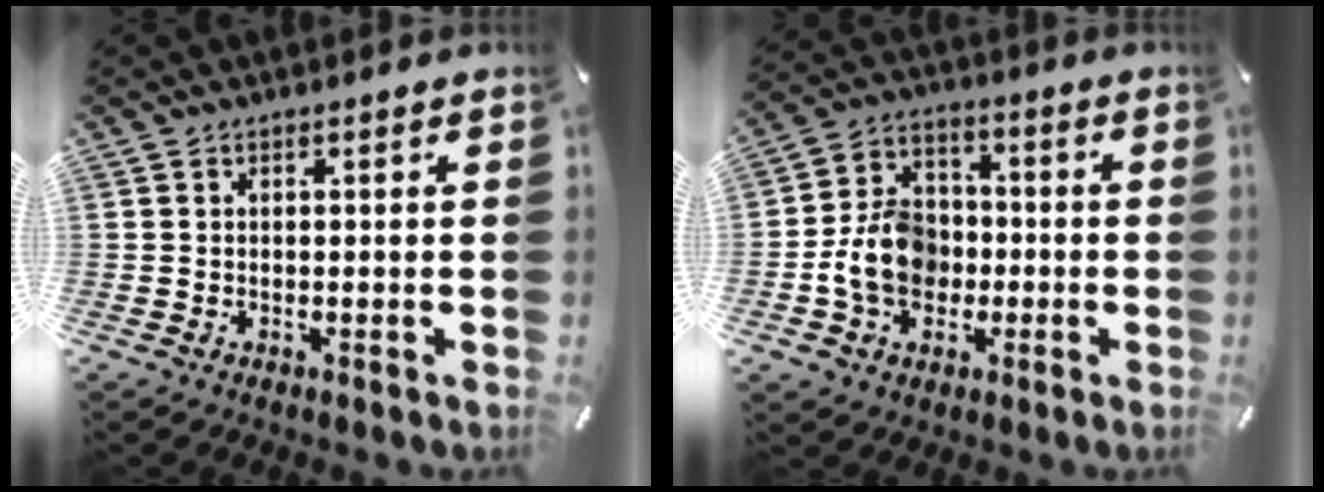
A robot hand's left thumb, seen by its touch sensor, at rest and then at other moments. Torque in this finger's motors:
{"motor_torque": [0.43, 0.58, 0.88, 0.33, 0.24]}